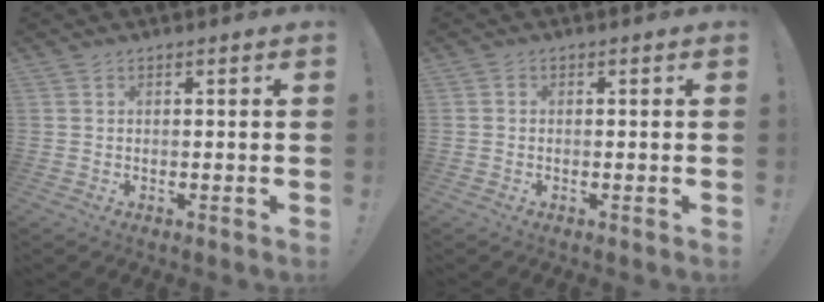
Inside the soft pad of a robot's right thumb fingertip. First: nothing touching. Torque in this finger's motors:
{"motor_torque": [0.34, 0.20, 0.35, 0.19, -0.10]}